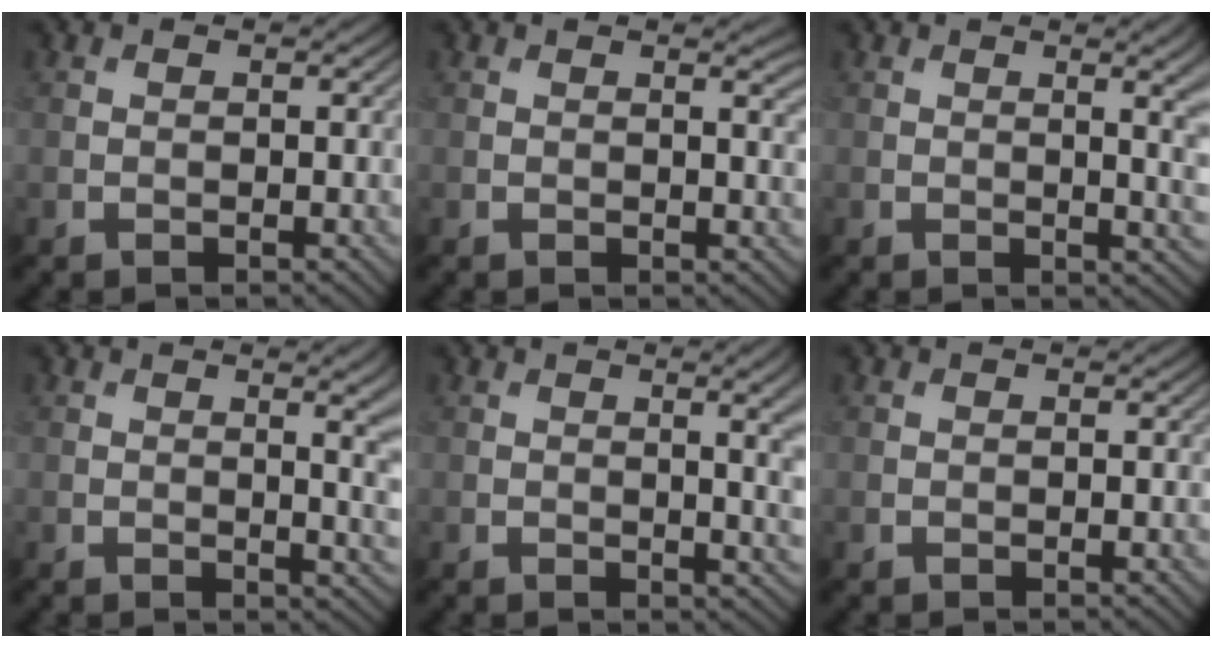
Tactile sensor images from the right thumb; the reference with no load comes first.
{"total": 2.1, "force": [0.7, 0.5, 1.9], "torque": [-0.026, -0.001, 0.011]}
{"total": 5.4, "force": [0.5, 1.7, 5.1], "torque": [-0.058, 0.004, 0.008]}
{"total": 6.2, "force": [0.6, 2.2, 5.8], "torque": [-0.057, 0.005, 0.007]}
{"total": 4.8, "force": [0.5, 1.4, 4.5], "torque": [-0.056, 0.003, 0.010]}
{"total": 0.0}